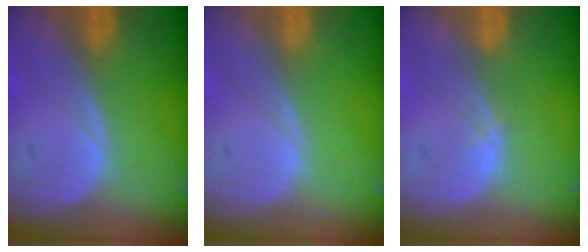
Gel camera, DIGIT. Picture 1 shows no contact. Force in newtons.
{"total": 0.0}
{"total": 0.7, "press": 0.6, "slide": 0.4}